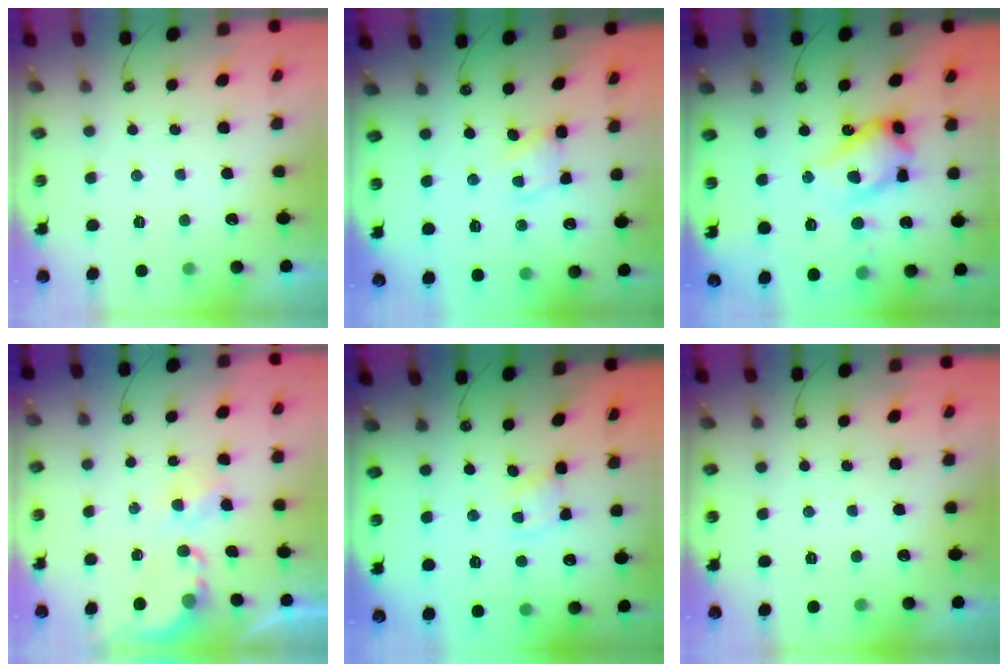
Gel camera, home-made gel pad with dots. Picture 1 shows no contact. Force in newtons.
{"total": 2.6, "press": 2.6, "slide": 0.4}
{"total": 17.7, "press": 17.6, "slide": 1.9}
{"total": 3.6, "press": 3.6, "slide": 0.3}
{"total": 1.3, "press": 1.3, "slide": 0.0}
{"total": 0.0}